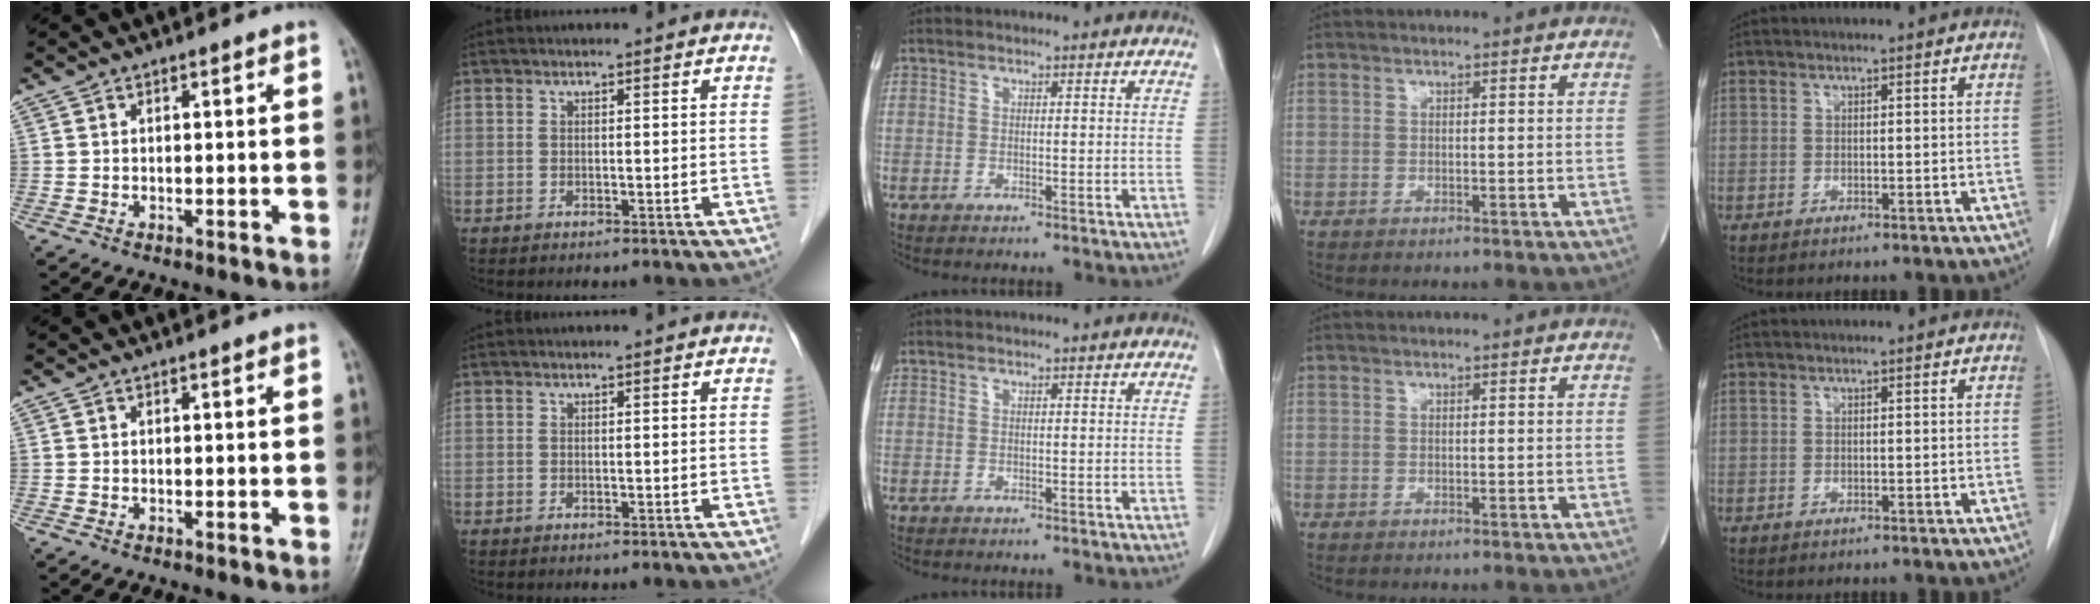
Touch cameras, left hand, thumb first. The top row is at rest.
{}